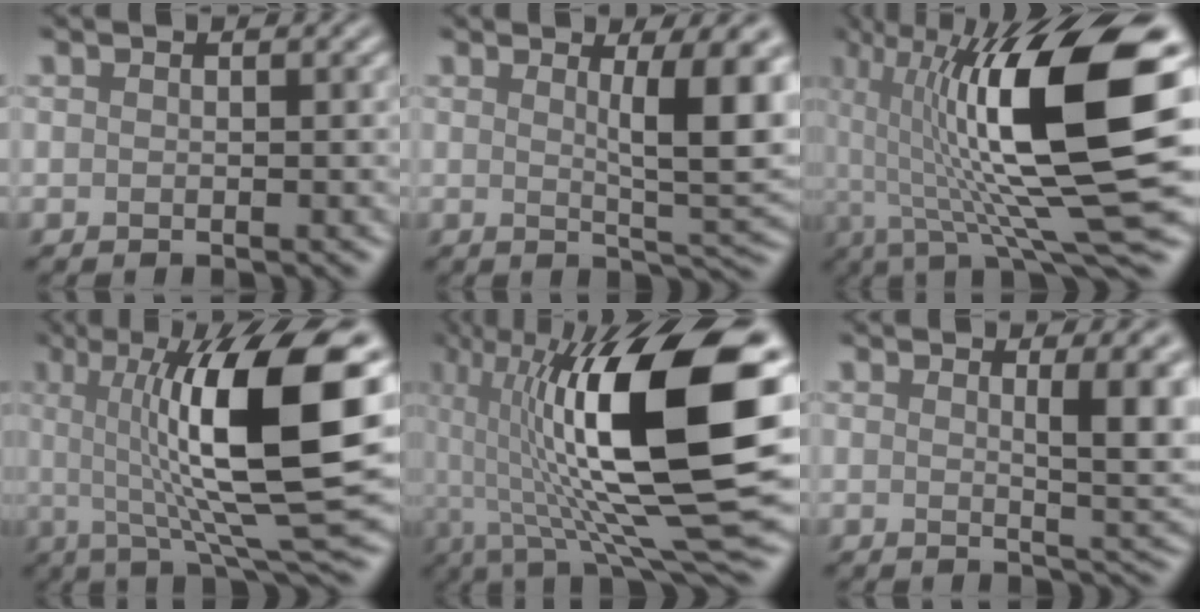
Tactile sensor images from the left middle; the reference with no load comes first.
{"total": 6.8, "force": [1.7, 1.1, 6.5], "torque": [-0.083, -0.005, 0.035]}
{"total": 14.8, "force": [1.5, 3.4, 14.3], "torque": [-0.238, 0.010, 0.030]}
{"total": 13.3, "force": [1.8, 3.0, 12.8], "torque": [-0.187, 0.009, 0.035]}
{"total": 16.2, "force": [1.4, 4.5, 15.5], "torque": [-0.266, 0.013, 0.028]}
{"total": 5.2, "force": [1.2, 1.1, 5.0], "torque": [-0.055, -0.002, 0.025]}